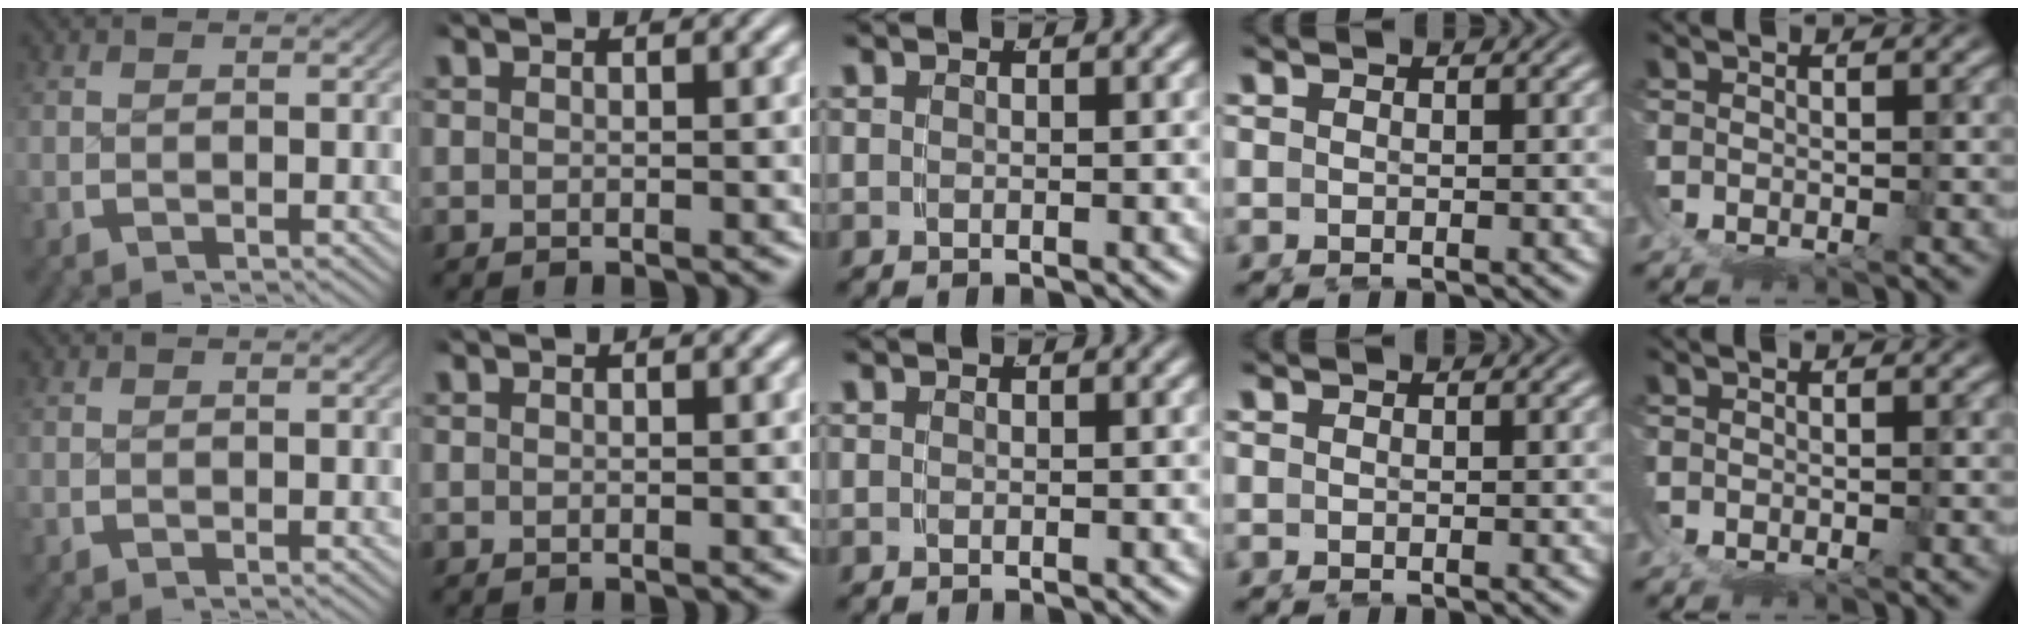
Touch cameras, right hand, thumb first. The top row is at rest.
{}